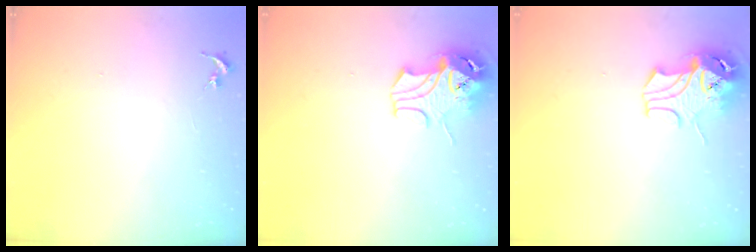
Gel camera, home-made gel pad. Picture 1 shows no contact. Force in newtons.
{"total": 9.8, "press": 9.7, "slide": 1.6}
{"total": 9.8, "press": 9.7, "slide": 1.6}